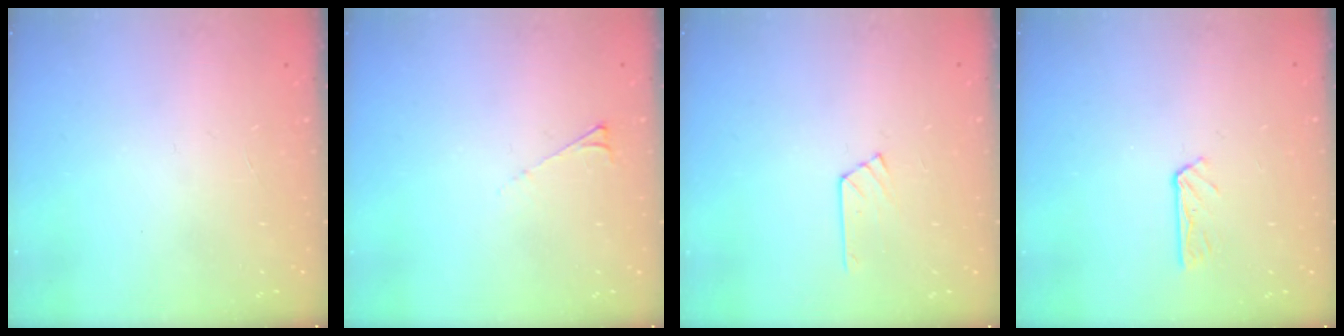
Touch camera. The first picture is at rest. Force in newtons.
{"total": 3.4, "press": 3.4, "slide": 0.5}
{"total": 5.7, "press": 5.7, "slide": 0.6}
{"total": 3.9, "press": 3.9, "slide": 0.5}